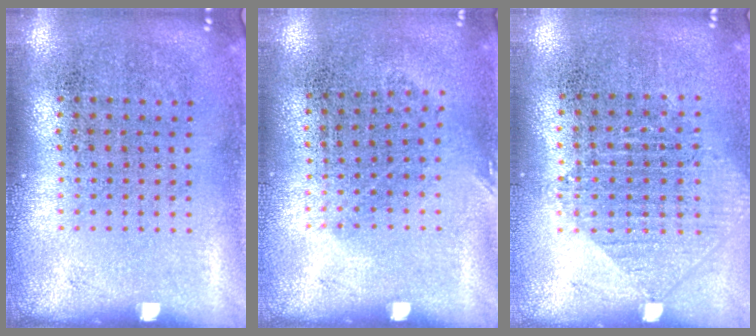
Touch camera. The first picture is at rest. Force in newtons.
{"total": 0.9, "press": 0.6, "slide": 0.6}
{"total": 0.9, "press": 0.9, "slide": 0.2}